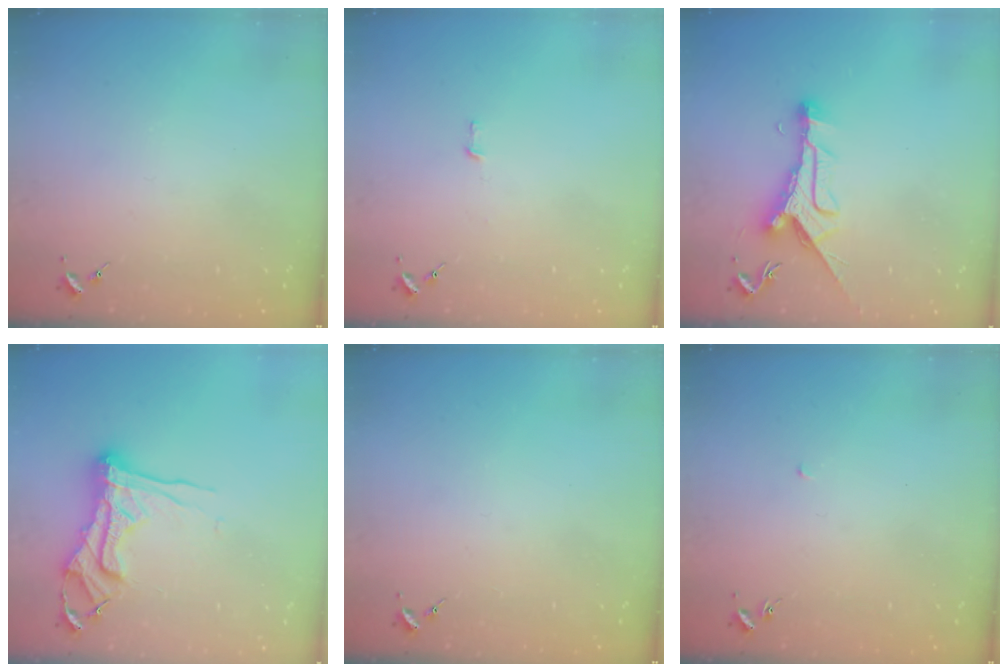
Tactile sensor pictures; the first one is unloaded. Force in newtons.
{"total": 3.0, "press": 3.0, "slide": 0.2}
{"total": 10.8, "press": 10.8, "slide": 0.6}
{"total": 14.8, "press": 14.8, "slide": 1.3}
{"total": 0.0}
{"total": 1.6, "press": 1.6, "slide": 0.1}